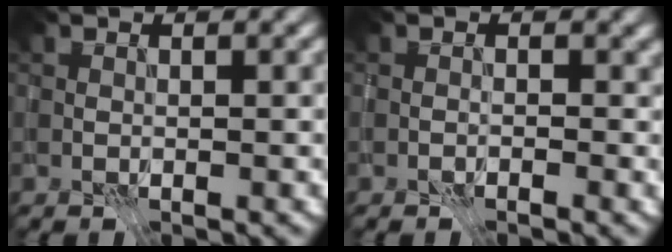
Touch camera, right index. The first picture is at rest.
{"total": 0.7, "force": [-0.5, 0.4, 0.4], "torque": [-0.004, 0.004, -0.011]}